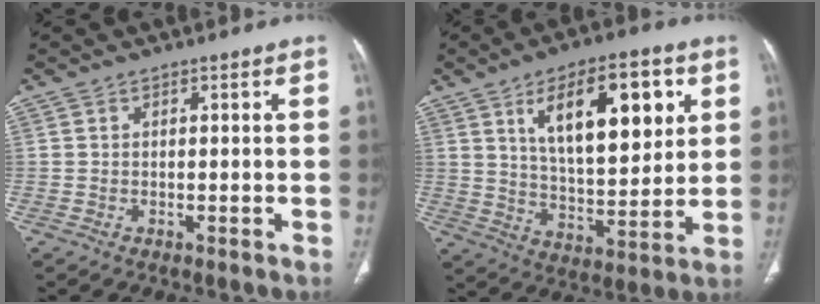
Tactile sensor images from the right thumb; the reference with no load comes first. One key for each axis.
{"total": 19.2, "fx": 7.3, "fy": 8.4, "fz": 15.7, "tx": -0.205, "ty": -0.025, "tz": 0.124}